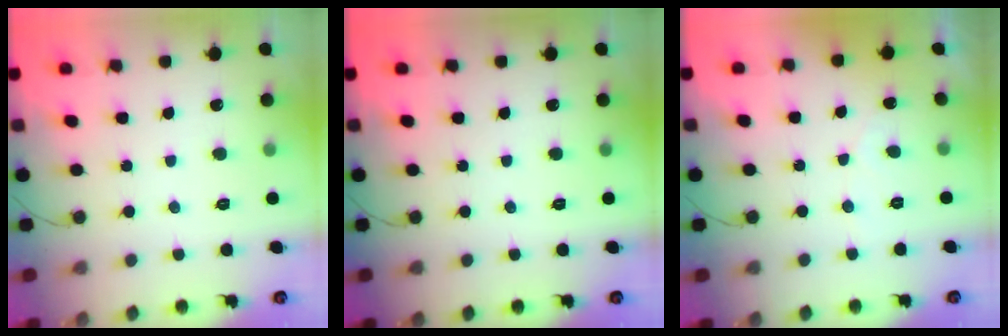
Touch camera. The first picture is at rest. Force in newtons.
{"total": 0.0}
{"total": 2.2, "press": 2.2, "slide": 0.1}